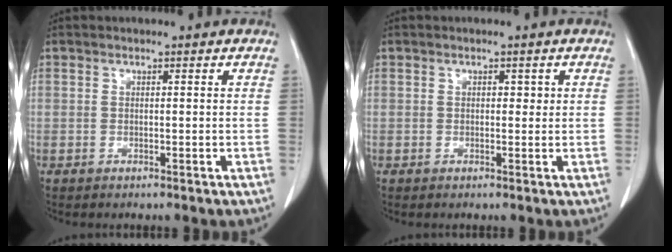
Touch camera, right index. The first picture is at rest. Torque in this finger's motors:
{"motor_torque": [-0.16, 0.00, 0.03, -0.01]}